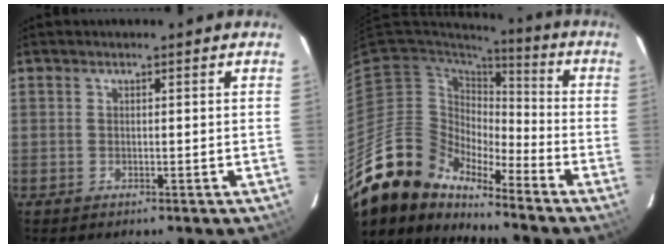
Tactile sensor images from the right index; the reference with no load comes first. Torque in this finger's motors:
{"motor_torque": [0.46, -0.66, 0.56, 0.00]}